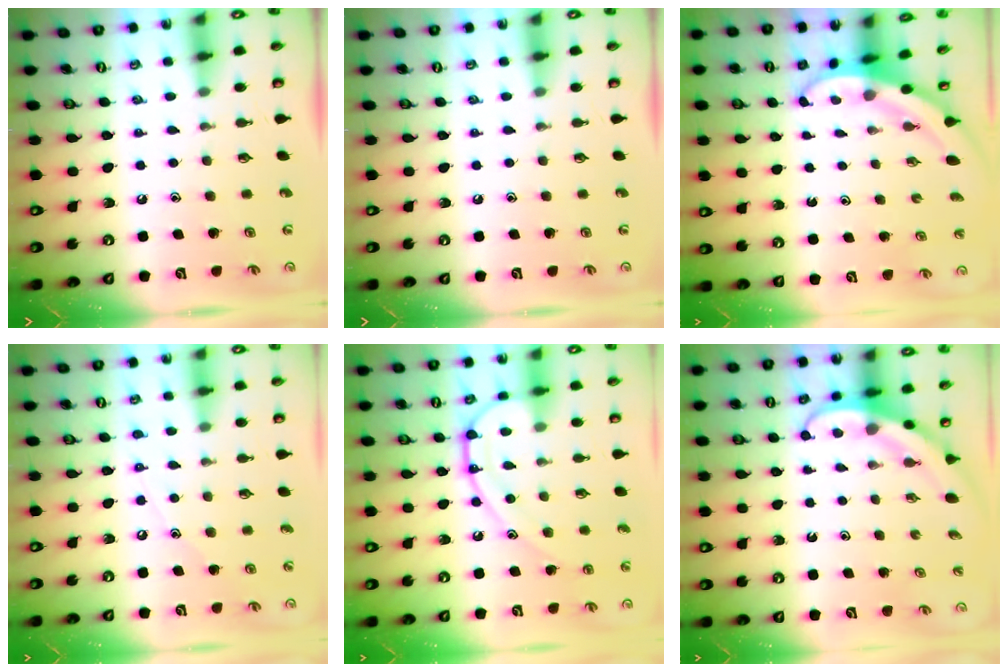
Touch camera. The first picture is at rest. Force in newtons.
{"total": 0.0}
{"total": 3.1, "press": 3.1, "slide": 0.0}
{"total": 5.6, "press": 5.6, "slide": 0.7}
{"total": 12.0, "press": 12.0, "slide": 0.7}
{"total": 3.9, "press": 3.9, "slide": 0.3}